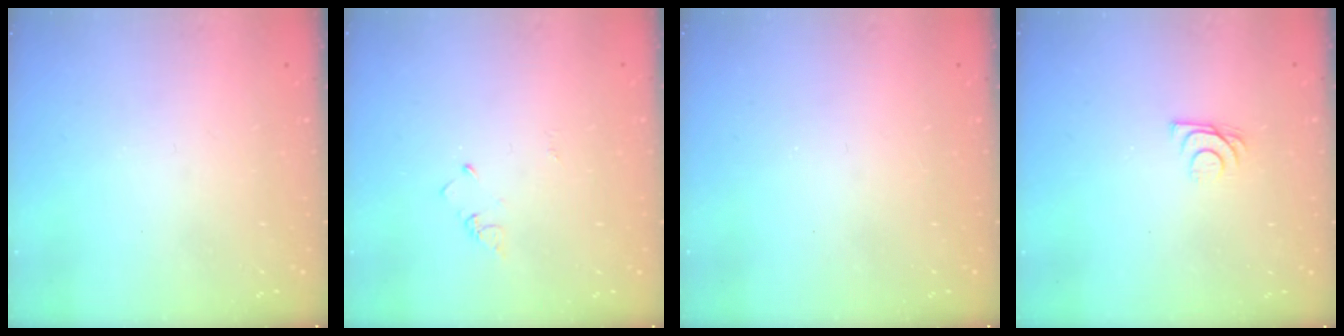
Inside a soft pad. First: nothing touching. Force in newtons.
{"total": 2.0, "press": 2.0, "slide": 0.3}
{"total": 1.6, "press": 1.6, "slide": 0.2}
{"total": 7.5, "press": 7.4, "slide": 0.6}